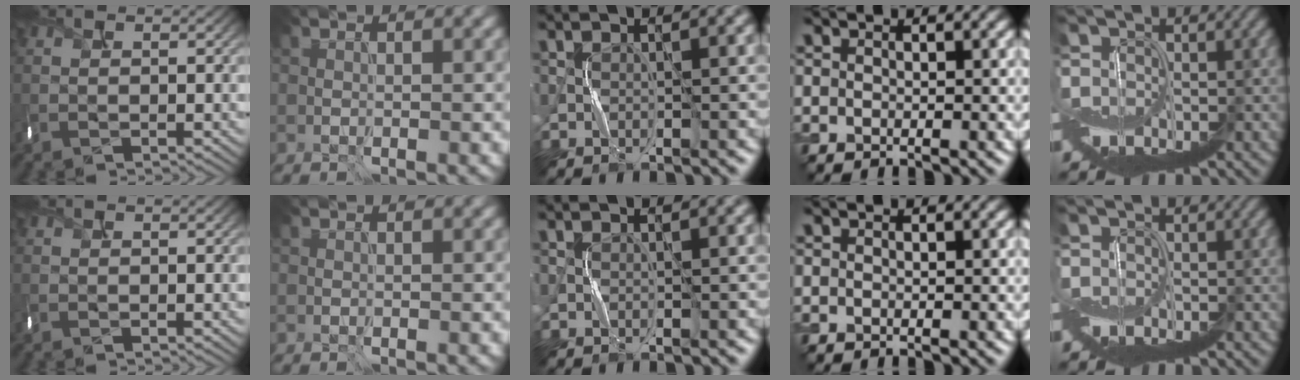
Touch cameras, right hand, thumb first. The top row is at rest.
{}